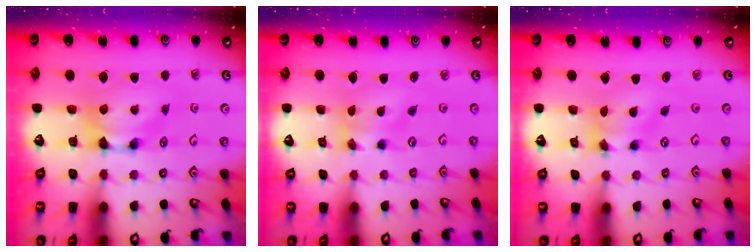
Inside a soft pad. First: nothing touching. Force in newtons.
{"total": 1.3, "press": 0.6, "slide": 1.2}
{"total": 1.8, "press": 1.3, "slide": 1.2}